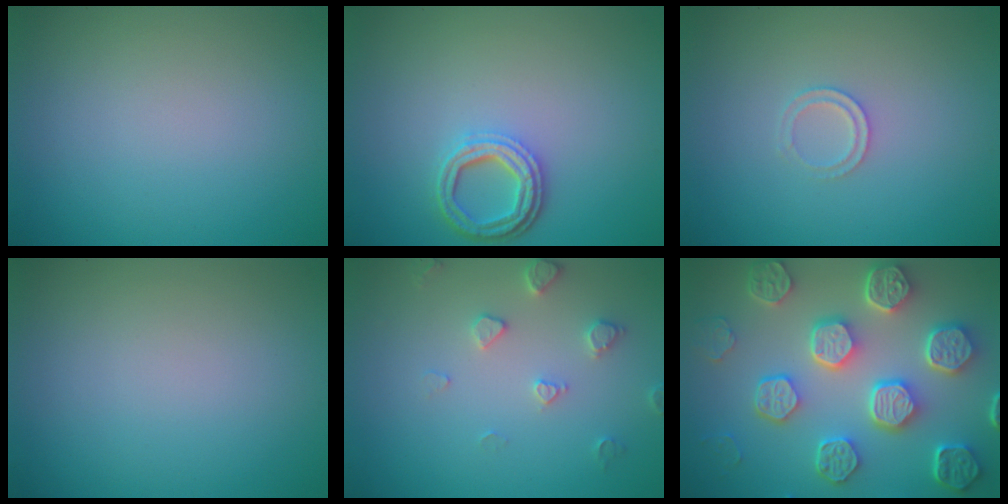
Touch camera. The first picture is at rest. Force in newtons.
{"total": 3.6, "press": 2.9, "slide": 2.1}
{"total": 1.2, "press": 1.2, "slide": 0.2}
{"total": 0.0}
{"total": 2.2, "press": 2.2, "slide": 0.4}
{"total": 8.5, "press": 6.5, "slide": 5.5}